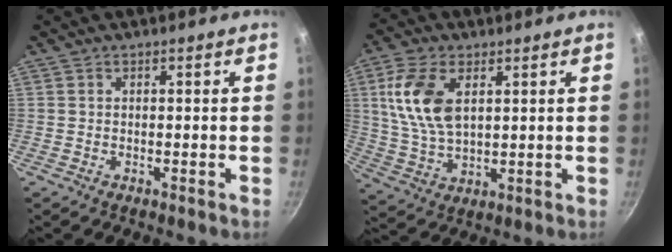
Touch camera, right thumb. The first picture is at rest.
{"total": 12.0, "force": [3.6, 6.6, 9.4], "torque": [-0.183, -0.012, 0.075]}